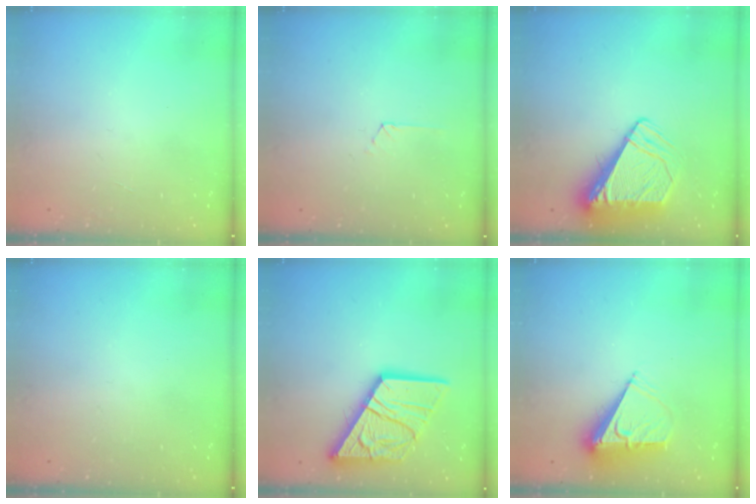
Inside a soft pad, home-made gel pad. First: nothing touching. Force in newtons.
{"total": 1.5, "press": 1.4, "slide": 0.2}
{"total": 9.0, "press": 8.9, "slide": 1.2}
{"total": 0.0}
{"total": 19.0, "press": 18.8, "slide": 2.1}
{"total": 7.5, "press": 7.5, "slide": 0.5}